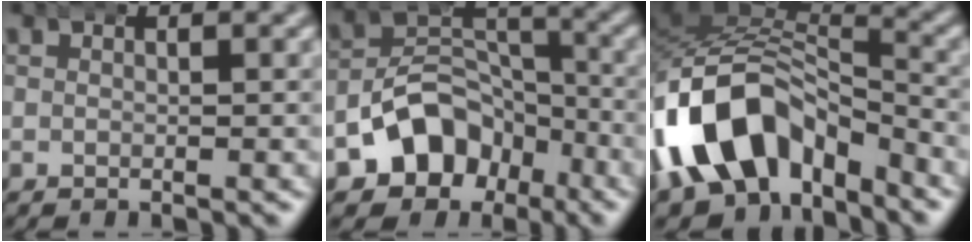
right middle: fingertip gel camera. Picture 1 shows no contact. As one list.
[{"total": 9.4, "force": [-4.1, 7.6, 3.8], "torque": [-0.067, -0.013, -0.069]}, {"total": 12.6, "force": [-2.1, 9.1, 8.4], "torque": [-0.203, -0.040, -0.019]}]